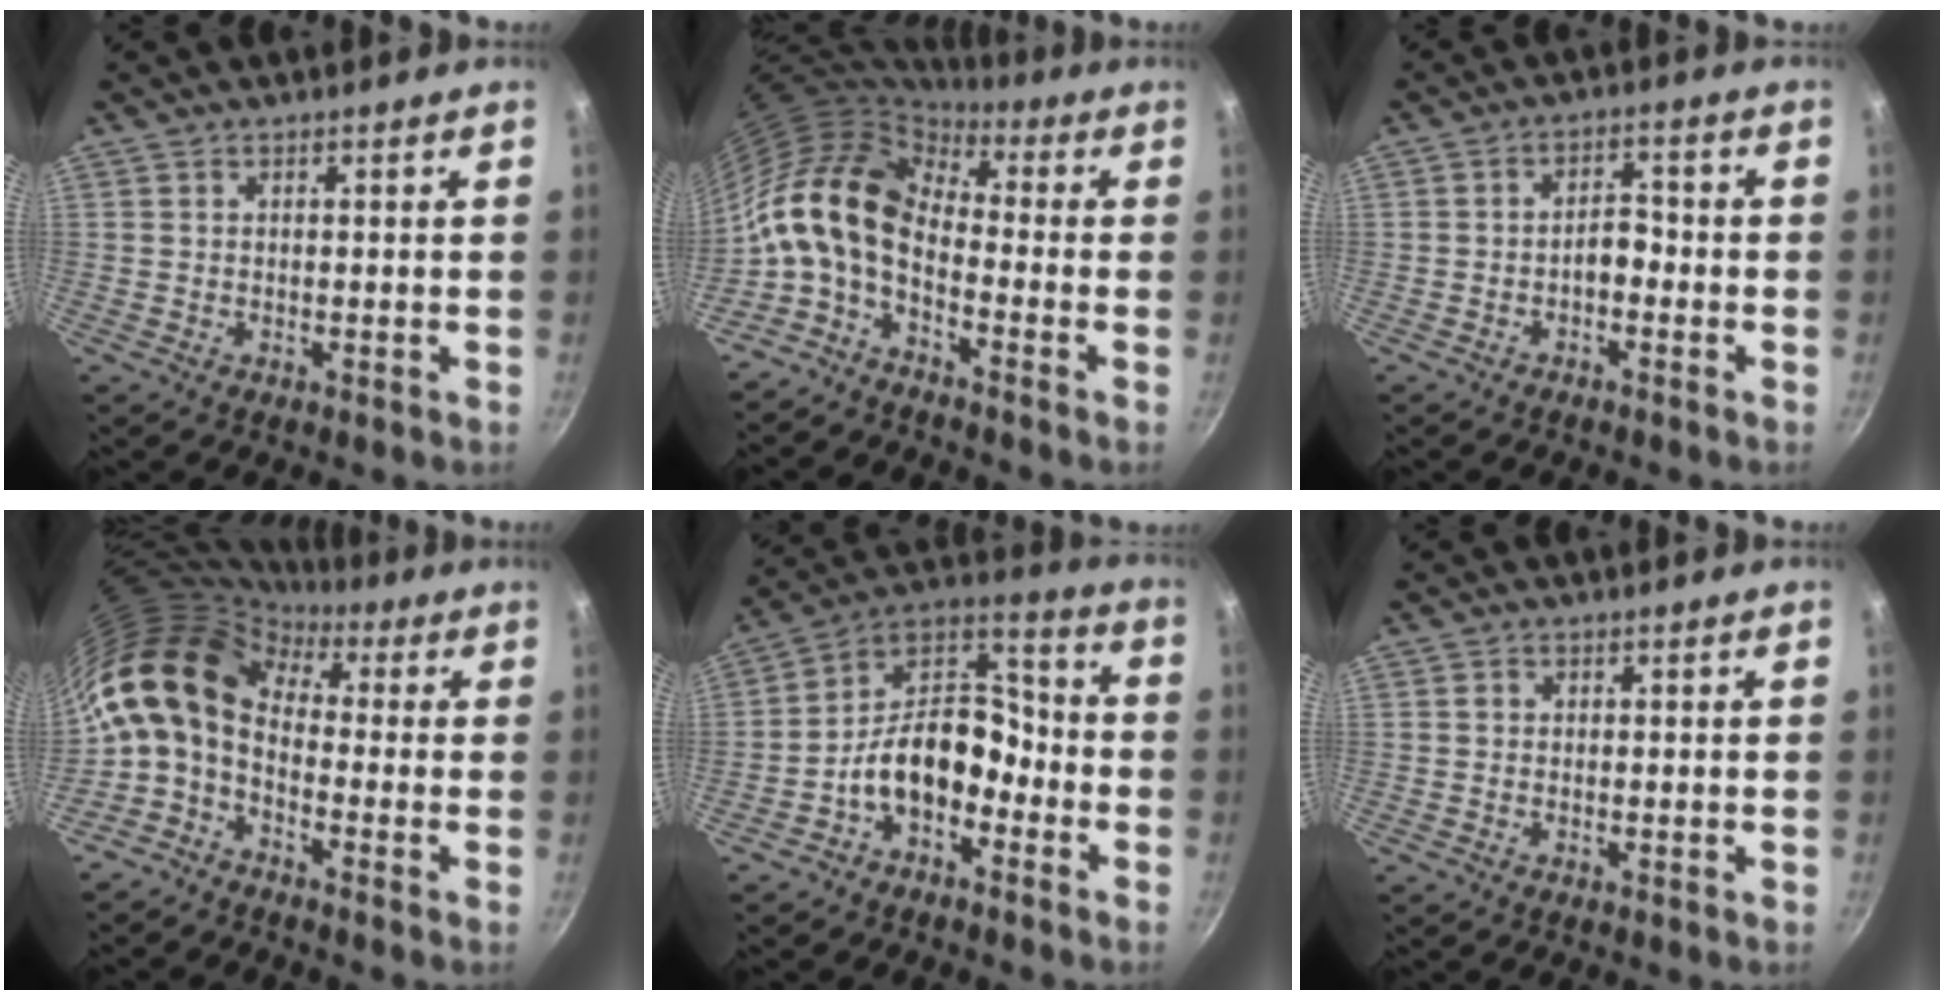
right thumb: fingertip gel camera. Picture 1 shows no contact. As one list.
[{"total": 14.2, "force": [-2.5, 8.1, 11.4], "torque": [-0.205, 0.034, -0.067]}, {"total": 3.4, "force": [-1.5, 2.0, 2.3], "torque": [-0.021, 0.024, -0.028]}, {"total": 12.8, "force": [0.7, 8.3, 9.8], "torque": [-0.184, 0.026, -0.009]}, {"total": 13.6, "force": [-5.6, 8.7, 8.8], "torque": [-0.109, 0.075, -0.119]}, {"total": 0.9, "force": [0.1, 0.8, 0.3], "torque": [-0.004, 0.005, 0.001]}]